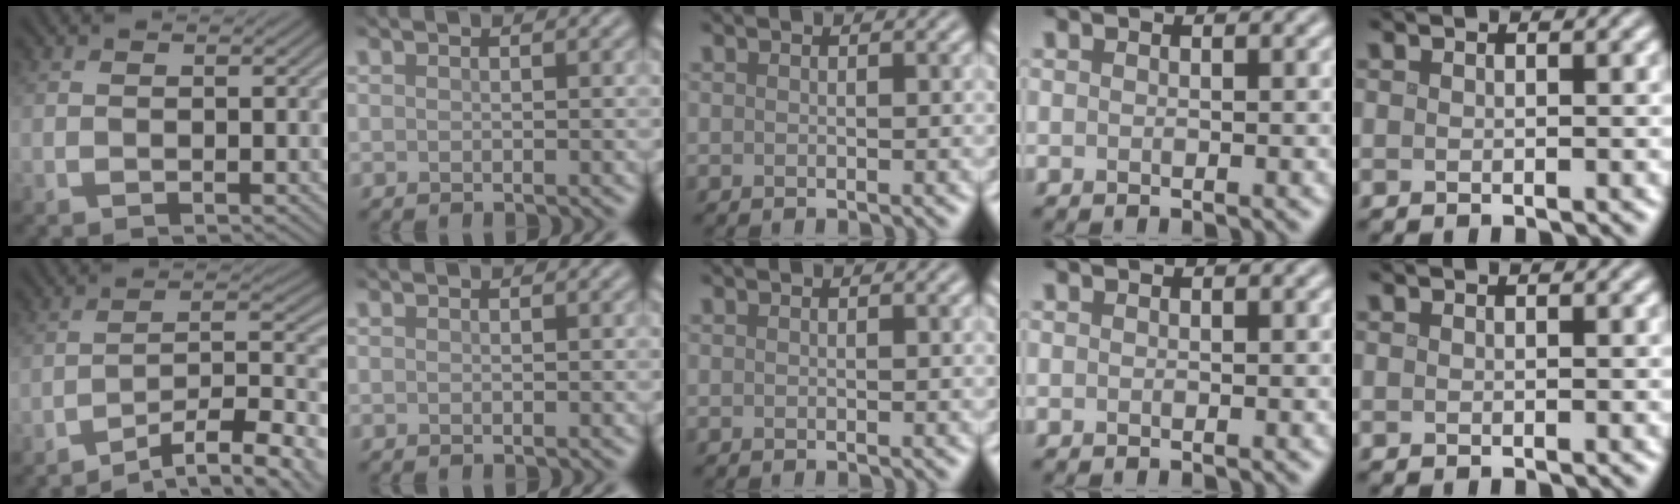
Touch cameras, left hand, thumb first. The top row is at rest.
{"thumb": {"total": 11.6, "force": [-8.4, 2.9, 7.4], "torque": [-0.121, 0.002, -0.126]}}